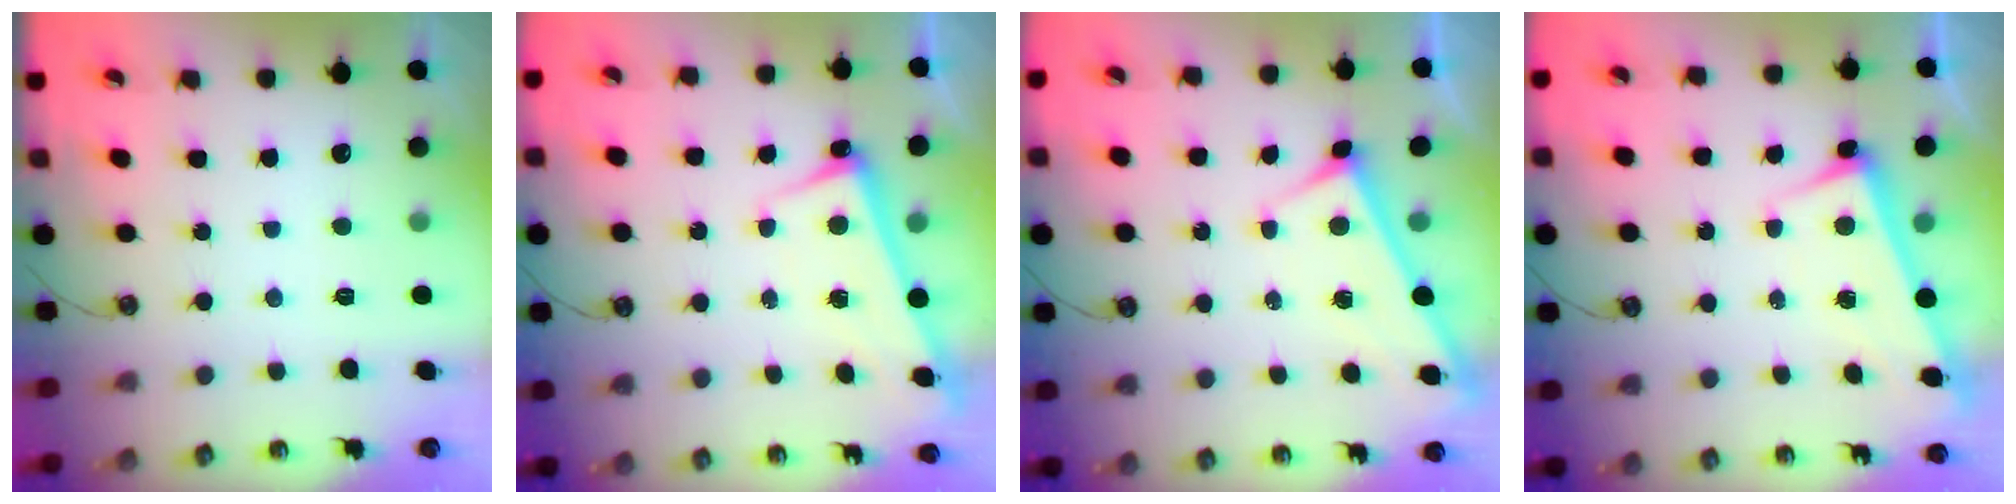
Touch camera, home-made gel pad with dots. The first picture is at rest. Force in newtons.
{"total": 2.5, "press": 2.4, "slide": 0.6}
{"total": 3.2, "press": 3.2, "slide": 0.2}
{"total": 2.9, "press": 2.8, "slide": 0.6}